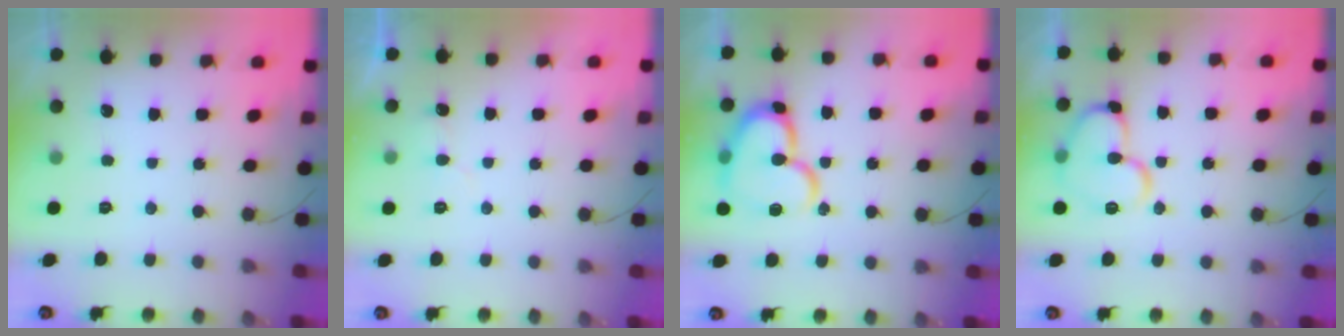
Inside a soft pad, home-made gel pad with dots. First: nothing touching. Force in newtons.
{"total": 5.2, "press": 5.2, "slide": 0.4}
{"total": 17.7, "press": 17.6, "slide": 2.0}
{"total": 13.7, "press": 13.6, "slide": 1.8}